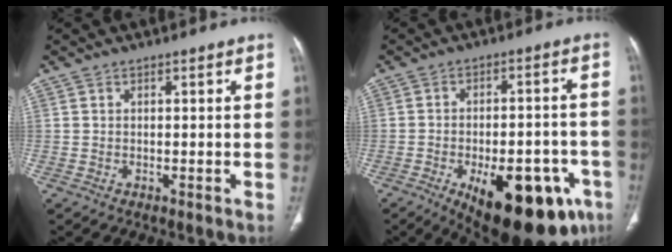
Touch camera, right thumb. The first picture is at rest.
{"total": 22.4, "force": [-10.1, 10.1, 17.3], "torque": [-0.176, 0.029, -0.125]}